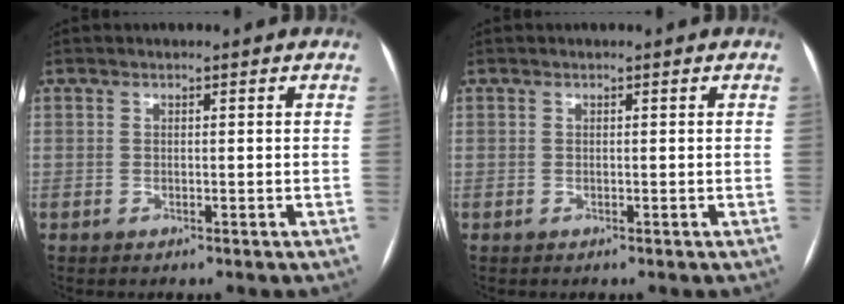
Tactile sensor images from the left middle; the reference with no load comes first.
{"total": 0.0}